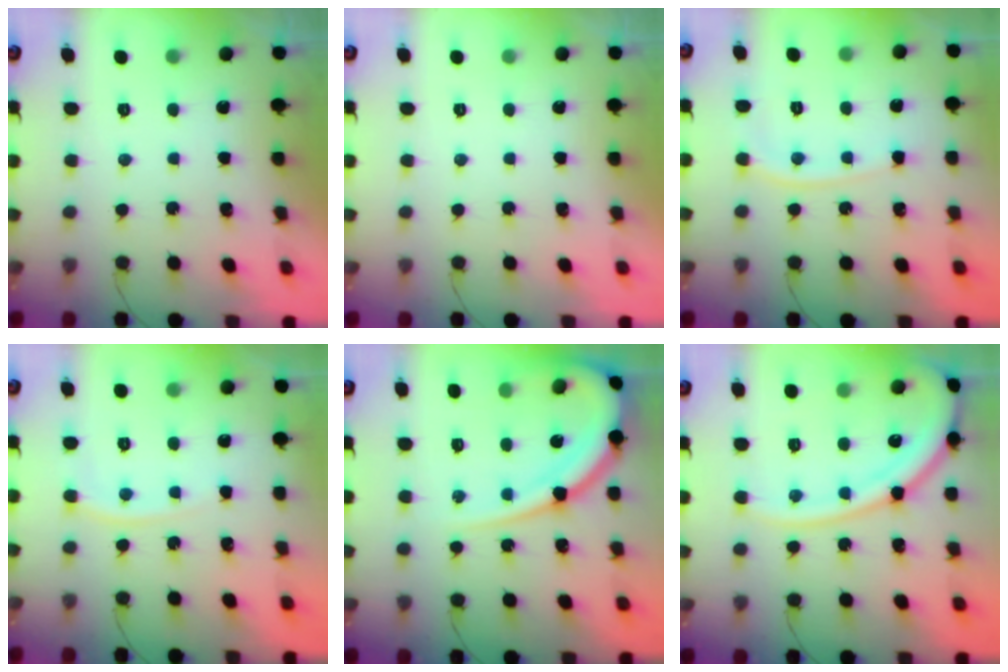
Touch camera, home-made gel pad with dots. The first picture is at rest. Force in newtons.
{"total": 0.0}
{"total": 7.8, "press": 7.7, "slide": 1.0}
{"total": 5.7, "press": 5.7, "slide": 0.7}
{"total": 15.8, "press": 15.7, "slide": 1.6}
{"total": 16.2, "press": 16.2, "slide": 1.7}